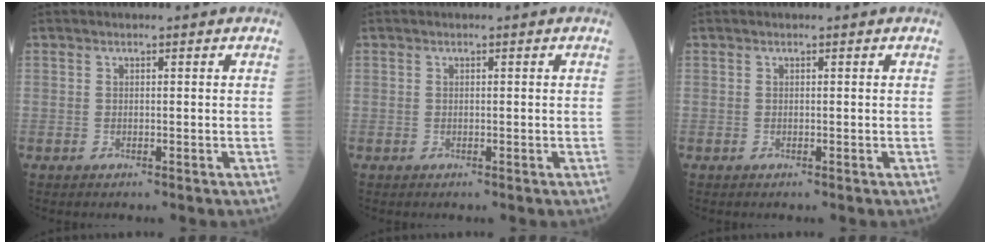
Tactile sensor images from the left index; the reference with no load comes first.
{"total": 0.0}
{"total": 0.0}